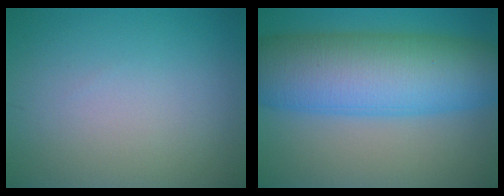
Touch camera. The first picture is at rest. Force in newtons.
{"total": 12.6, "press": 12.6, "slide": 0.2}